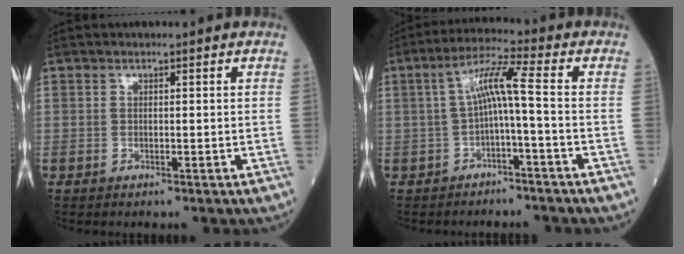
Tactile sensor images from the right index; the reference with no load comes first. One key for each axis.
{"total": 6.0, "fx": -0.5, "fy": -0.2, "fz": 6.0, "tx": -0.112, "ty": 0.026, "tz": -0.007}